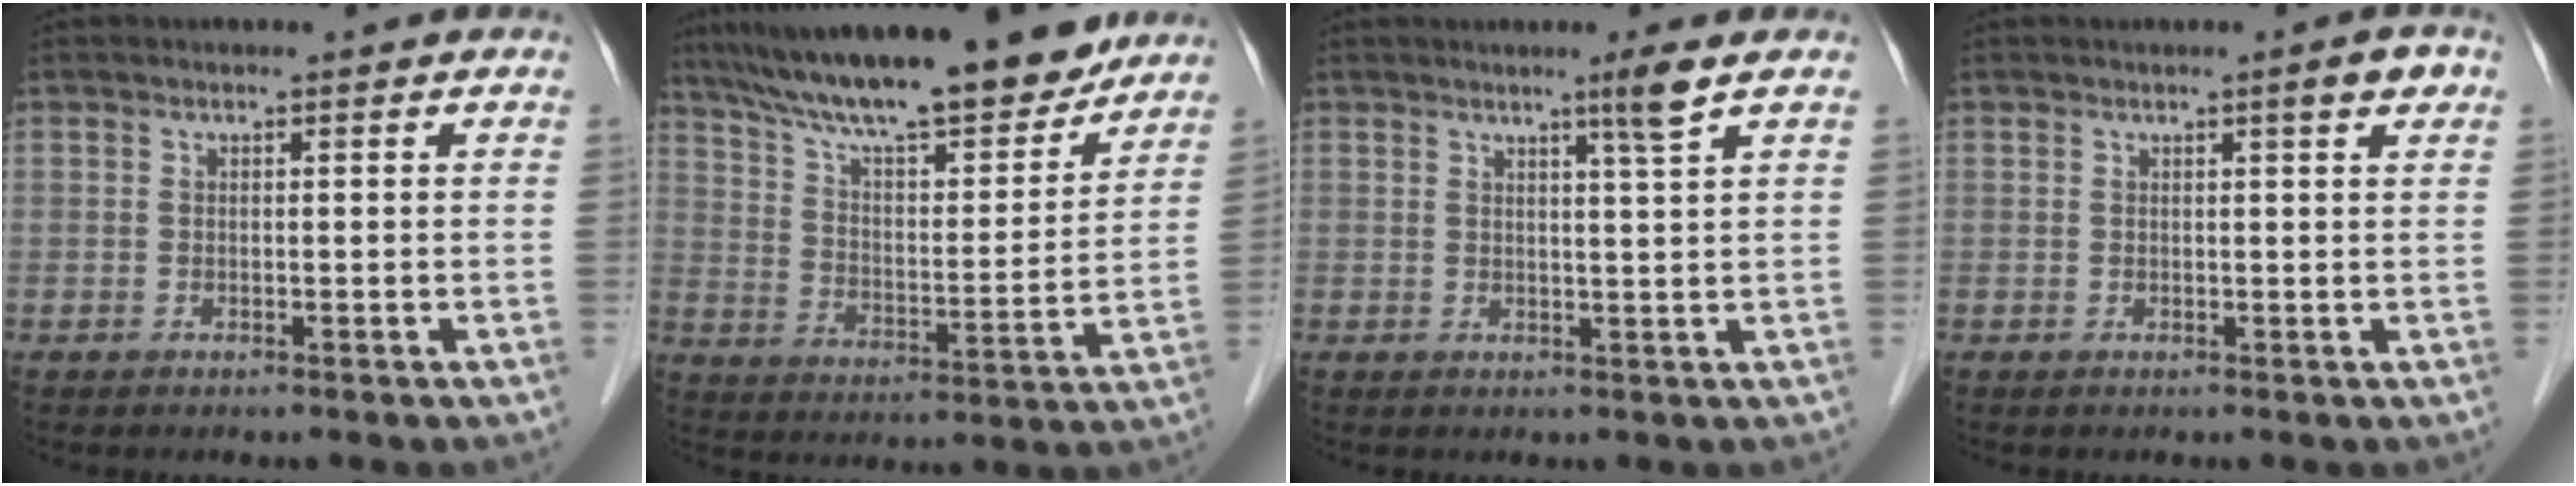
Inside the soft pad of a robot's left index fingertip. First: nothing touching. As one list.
[{"total": 21.1, "force": [18.0, 3.4, 10.4], "torque": [-0.174, 0.007, 0.280]}, {"total": 2.8, "force": [1.9, -1.1, 1.8], "torque": [-0.037, -0.010, 0.037]}, {"total": 2.1, "force": [1.2, 0.2, 1.7], "torque": [-0.022, 0.000, 0.015]}]